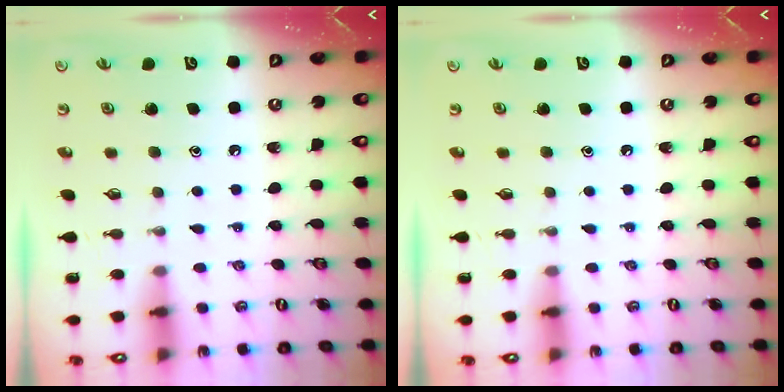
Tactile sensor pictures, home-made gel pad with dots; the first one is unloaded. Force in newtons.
{"total": 0.0}